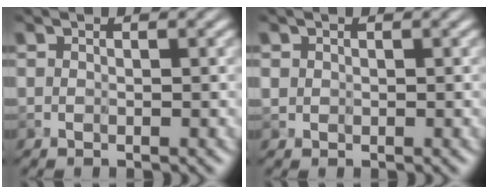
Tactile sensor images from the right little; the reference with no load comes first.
{"total": 0.7, "force": [0.1, 0.7, 0.1], "torque": [-0.002, -0.003, 0.007]}